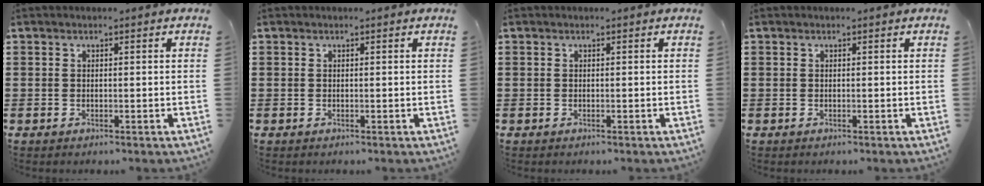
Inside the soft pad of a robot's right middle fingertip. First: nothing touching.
{"total": 0.0}
{"total": 0.0}
{"total": 0.0}